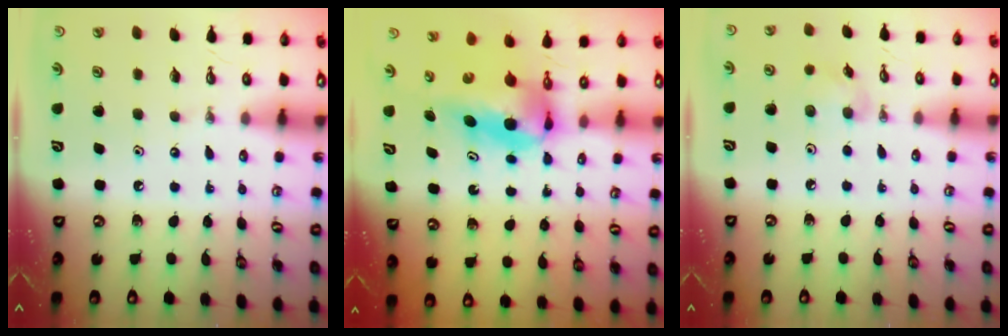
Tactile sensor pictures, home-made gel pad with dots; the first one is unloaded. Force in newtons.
{"total": 6.8, "press": 6.5, "slide": 2.3}
{"total": 5.3, "press": 5.3, "slide": 0.6}